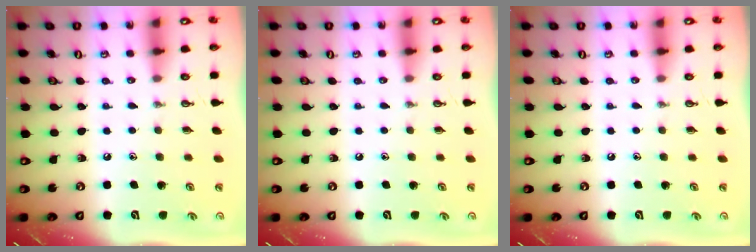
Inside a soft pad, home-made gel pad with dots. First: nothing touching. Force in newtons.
{"total": 0.0}
{"total": 0.0}